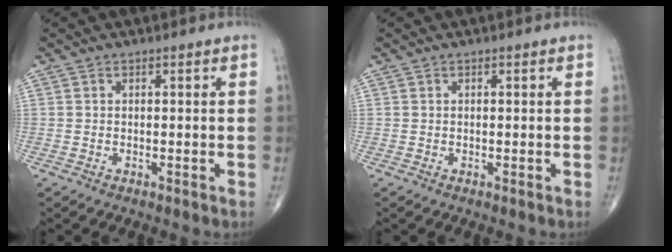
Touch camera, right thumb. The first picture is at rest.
{"total": 0.0}